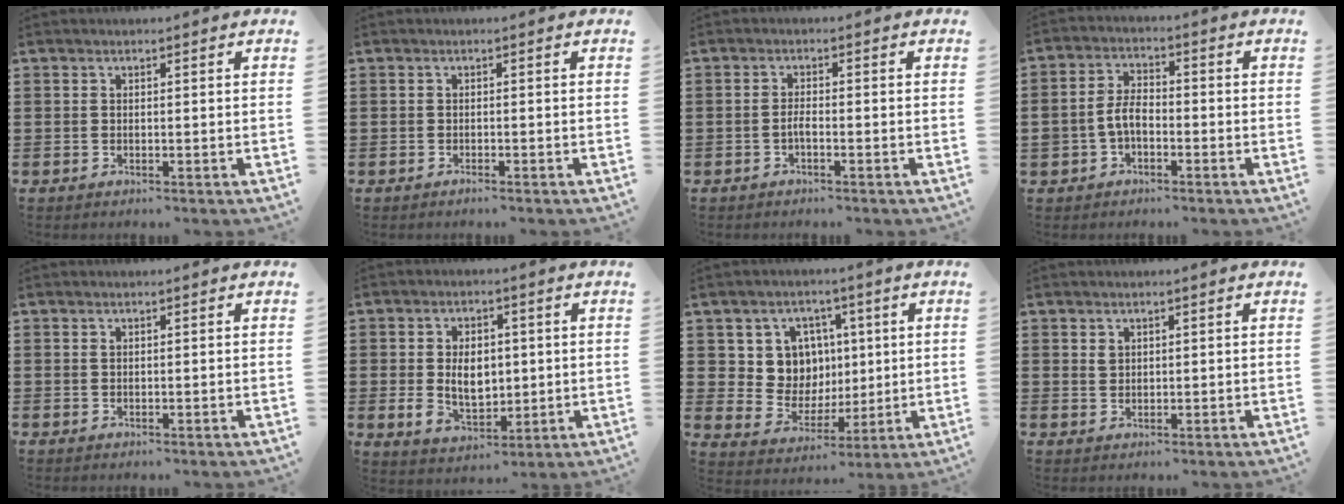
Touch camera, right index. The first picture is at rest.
{"total": 0.7, "force": [-0.7, 0.0, -0.1], "torque": [0.000, 0.000, -0.015]}
{"total": 1.6, "force": [-0.7, 0.3, 1.4], "torque": [-0.028, -0.001, -0.013]}
{"total": 4.3, "force": [-1.4, 2.8, 3.0], "torque": [-0.071, 0.003, -0.031]}
{"total": 0.0}
{"total": 6.4, "force": [0.2, 4.3, 4.7], "torque": [-0.089, 0.004, -0.003]}
{"total": 8.4, "force": [2.5, 7.7, 2.2], "torque": [-0.070, -0.004, 0.050]}
{"total": 1.2, "force": [0.7, 0.9, 0.5], "torque": [-0.011, 0.003, 0.014]}